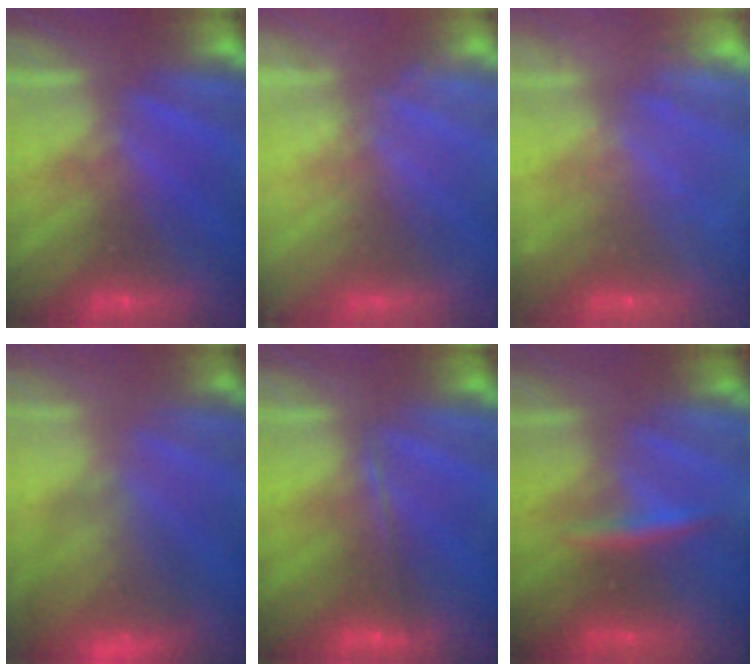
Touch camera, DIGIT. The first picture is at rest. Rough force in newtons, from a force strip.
{"total": 2.4}
{"total": 2.4}
{"total": 9.0}
{"total": 1.8}
{"total": 2.4}